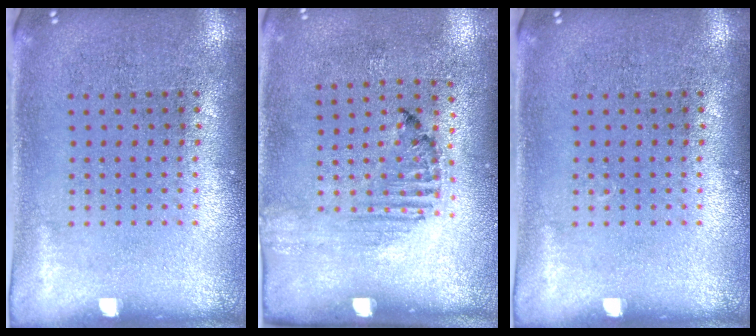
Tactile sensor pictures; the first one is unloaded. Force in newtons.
{"total": 1.5, "press": 1.2, "slide": 0.8}
{"total": 0.0}